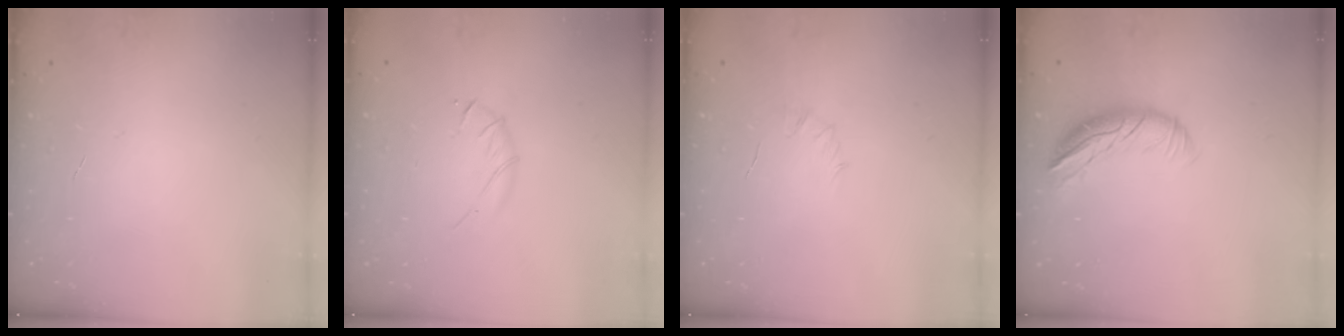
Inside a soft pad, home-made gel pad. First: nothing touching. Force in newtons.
{"total": 3.7, "press": 3.6, "slide": 1.1}
{"total": 4.1, "press": 3.9, "slide": 1.3}
{"total": 9.4, "press": 9.1, "slide": 2.4}